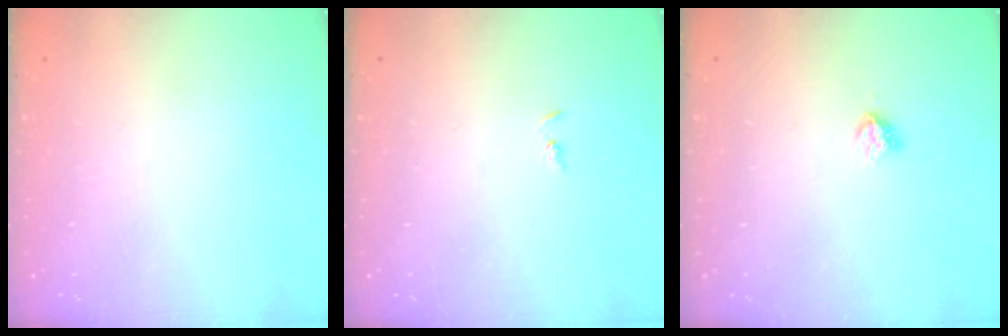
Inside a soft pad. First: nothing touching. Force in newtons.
{"total": 1.3, "press": 1.2, "slide": 0.3}
{"total": 3.1, "press": 3.1, "slide": 0.3}